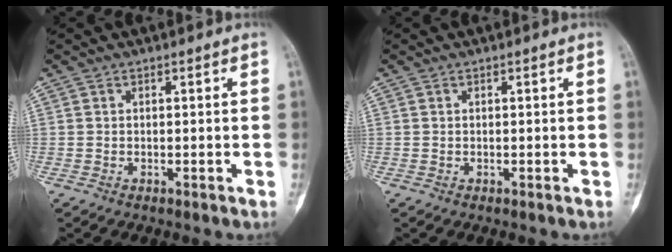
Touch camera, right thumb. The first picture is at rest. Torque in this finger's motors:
{"motor_torque": [0.00, 0.00, 0.17, 0.06, 0.00]}